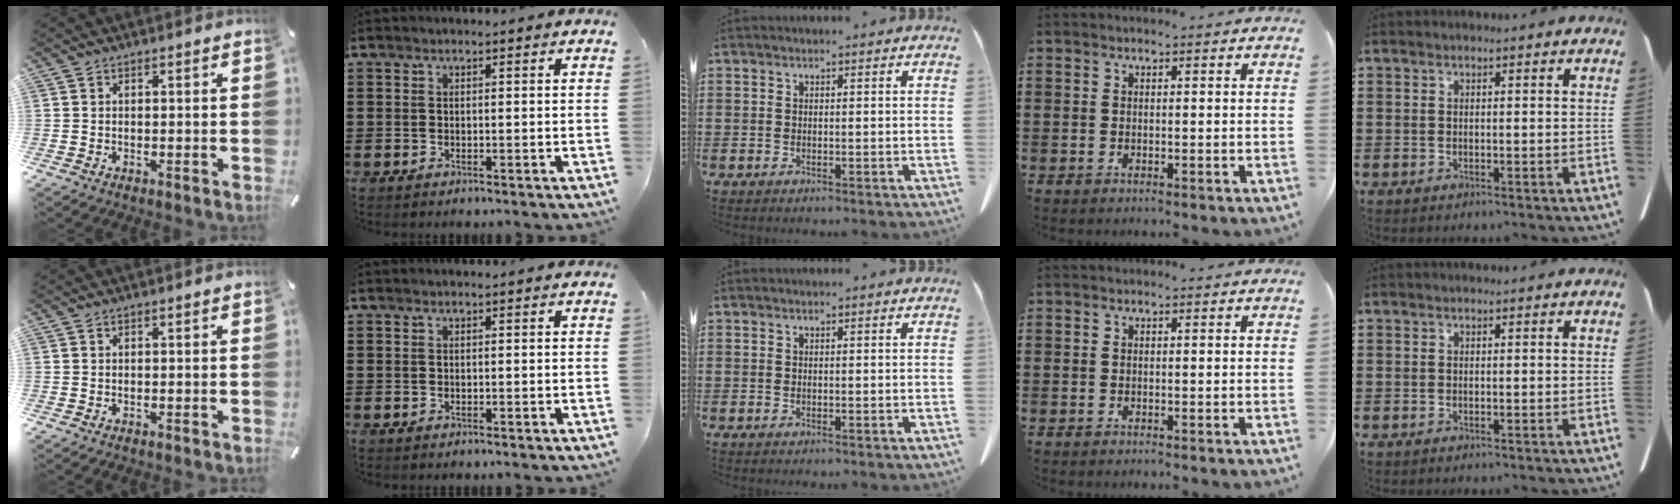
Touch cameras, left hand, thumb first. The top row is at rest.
{}